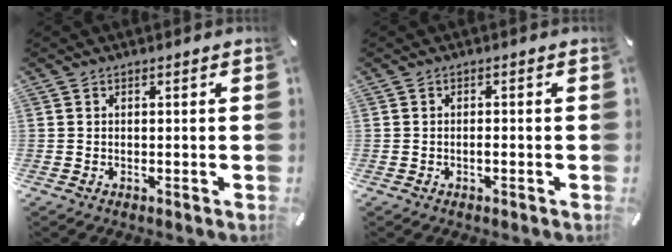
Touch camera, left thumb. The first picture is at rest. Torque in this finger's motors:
{"motor_torque": [-0.32, 0.15, 0.09, 0.10, 0.00]}